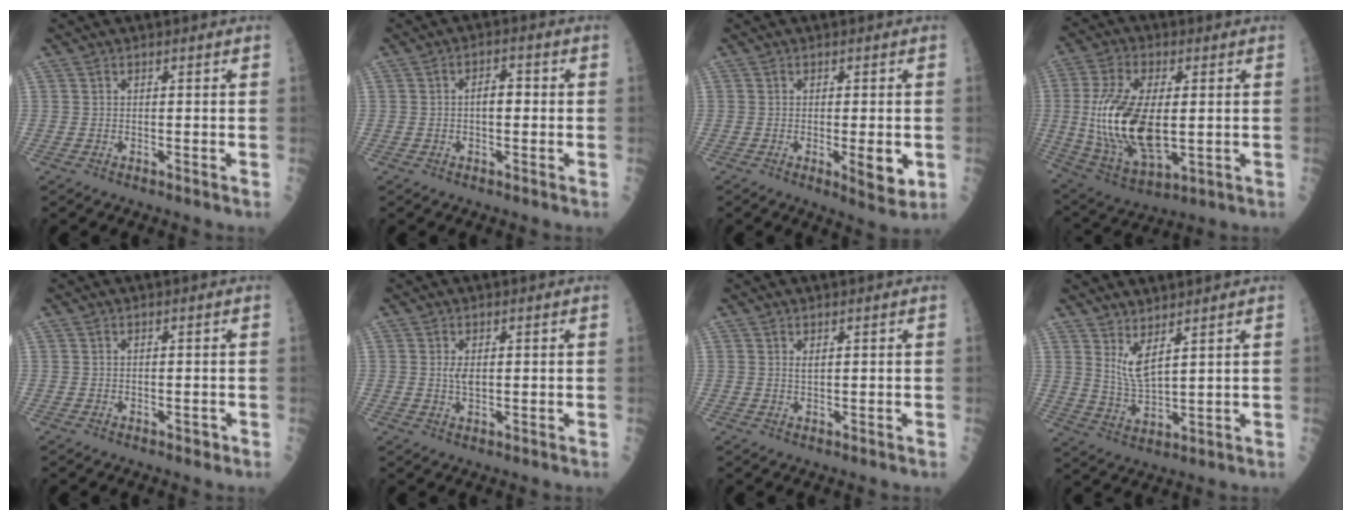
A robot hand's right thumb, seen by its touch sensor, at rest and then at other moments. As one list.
[{"total": 3.5, "force": [0.0, 1.8, 3.0], "torque": [-0.037, 0.012, -0.002]}, {"total": 5.3, "force": [-1.0, 1.5, 5.0], "torque": [-0.062, -0.010, -0.012]}, {"total": 19.8, "force": [-0.2, 9.2, 17.5], "torque": [-0.353, -0.017, 0.009]}, {"total": 0.9, "force": [-0.4, 0.6, 0.5], "torque": [0.002, 0.002, -0.006]}, {"total": 2.3, "force": [0.4, 1.1, 2.0], "torque": [-0.033, -0.003, 0.008]}, {"total": 0.9, "force": [0.5, 0.3, 0.7], "torque": [-0.011, -0.004, 0.010]}, {"total": 5.7, "force": [3.4, 1.2, 4.5], "torque": [-0.091, -0.042, 0.076]}]